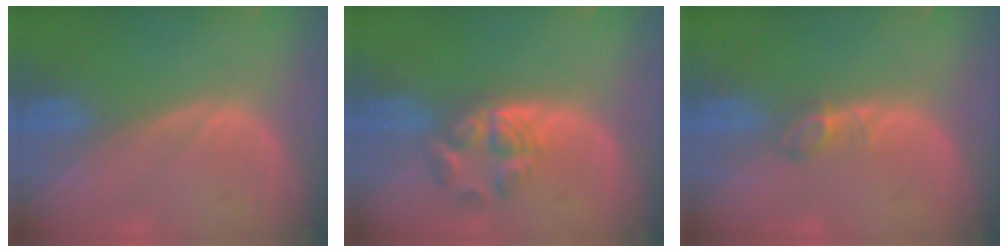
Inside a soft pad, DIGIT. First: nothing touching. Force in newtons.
{"total": 5.8, "press": 4.9, "slide": 3.0}
{"total": 2.1, "press": 2.1, "slide": 0.4}